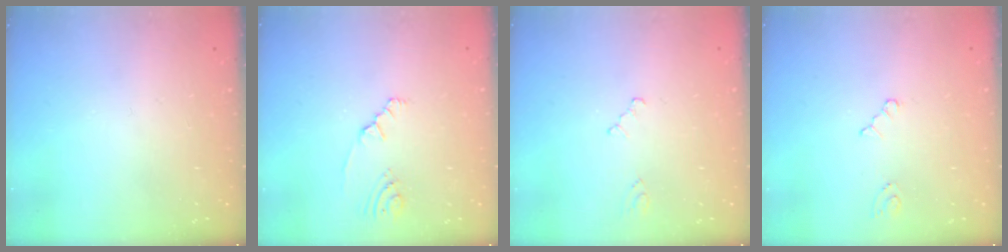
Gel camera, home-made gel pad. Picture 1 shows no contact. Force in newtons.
{"total": 2.1, "press": 1.9, "slide": 0.9}
{"total": 0.8, "press": 0.8, "slide": 0.2}
{"total": 3.2, "press": 3.2, "slide": 0.4}